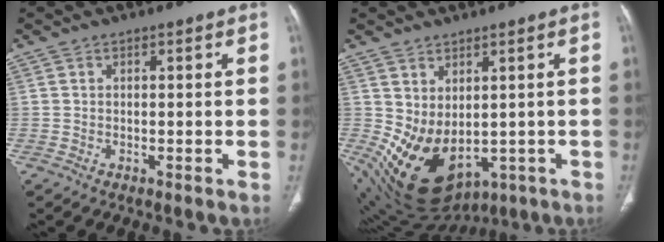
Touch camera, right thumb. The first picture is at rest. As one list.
[{"total": 13.7, "force": [-1.5, 9.1, 10.1], "torque": [-0.164, -0.010, 0.015]}]